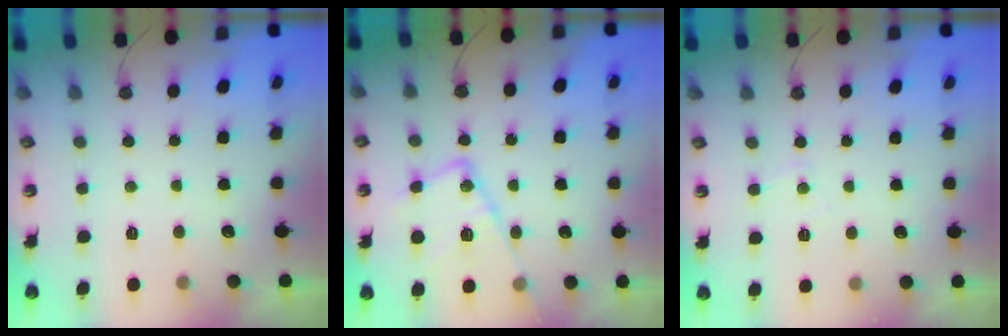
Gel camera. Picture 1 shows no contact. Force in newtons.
{"total": 16.1, "press": 16.1, "slide": 1.3}
{"total": 3.0, "press": 2.9, "slide": 0.6}